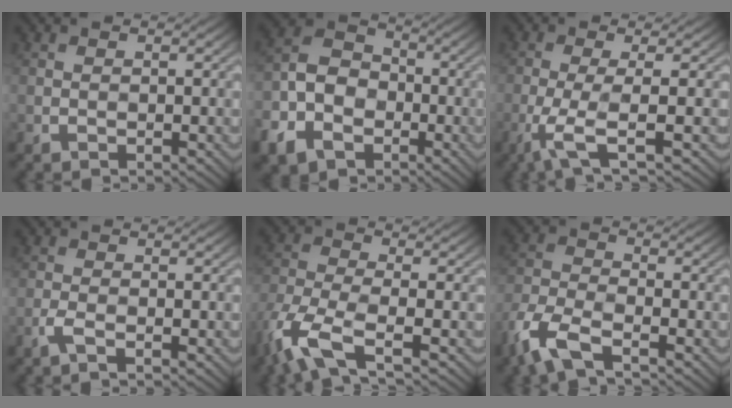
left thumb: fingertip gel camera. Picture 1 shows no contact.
{"total": 10.1, "force": [-3.8, 7.7, 5.3], "torque": [-0.136, -0.027, -0.088]}
{"total": 4.8, "force": [-0.1, 0.9, 4.7], "torque": [-0.078, 0.011, -0.026]}
{"total": 1.2, "force": [0.2, 0.2, 1.2], "torque": [-0.023, 0.005, -0.009]}
{"total": 8.0, "force": [-3.9, 2.9, 6.4], "torque": [-0.147, -0.011, -0.093]}
{"total": 7.4, "force": [-4.3, 3.0, 5.3], "torque": [-0.121, -0.009, -0.103]}